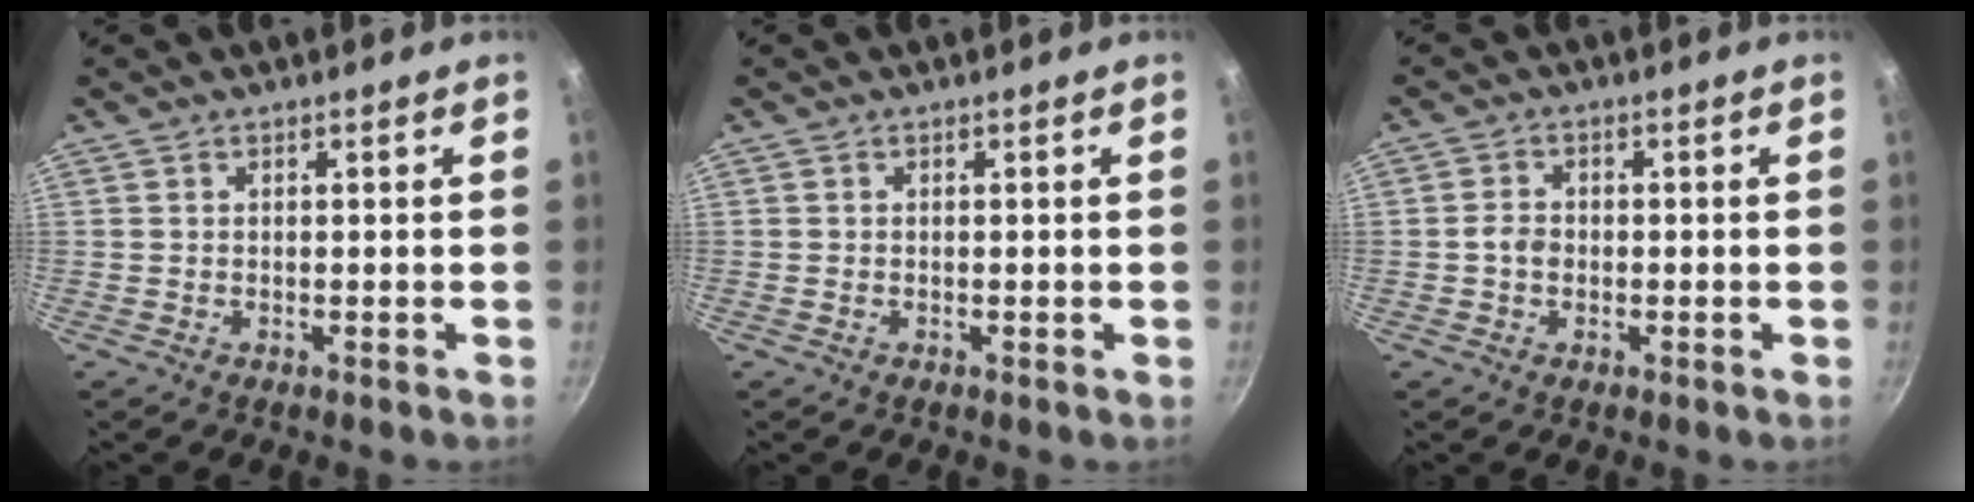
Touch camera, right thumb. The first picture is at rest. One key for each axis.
{"total": 0.0}
{"total": 2.8, "fx": -0.5, "fy": 2.2, "fz": 1.6, "tx": -0.026, "ty": 0.013, "tz": -0.012}